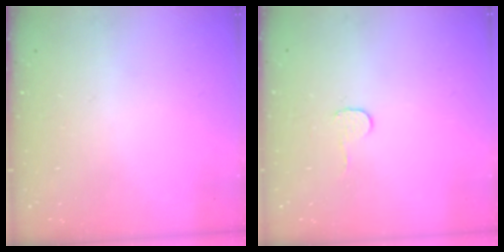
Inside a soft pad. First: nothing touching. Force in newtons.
{"total": 3.7, "press": 3.6, "slide": 0.3}